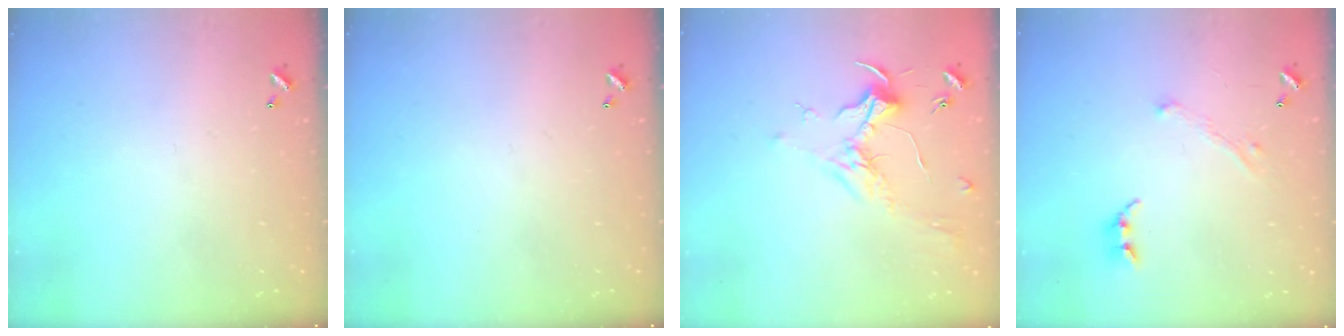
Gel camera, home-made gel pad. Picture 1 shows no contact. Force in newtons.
{"total": 0.0}
{"total": 1.8, "press": 1.6, "slide": 0.6}
{"total": 2.3, "press": 2.2, "slide": 0.6}